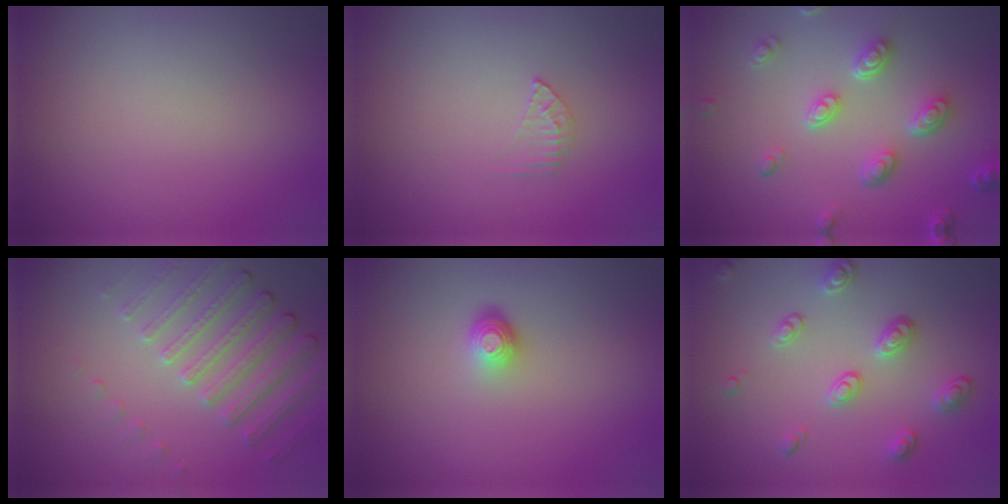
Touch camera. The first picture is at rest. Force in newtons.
{"total": 1.3, "press": 1.3, "slide": 0.1}
{"total": 4.2, "press": 3.4, "slide": 2.5}
{"total": 4.6, "press": 3.3, "slide": 3.2}
{"total": 1.8, "press": 1.2, "slide": 1.3}
{"total": 2.8, "press": 2.4, "slide": 1.4}